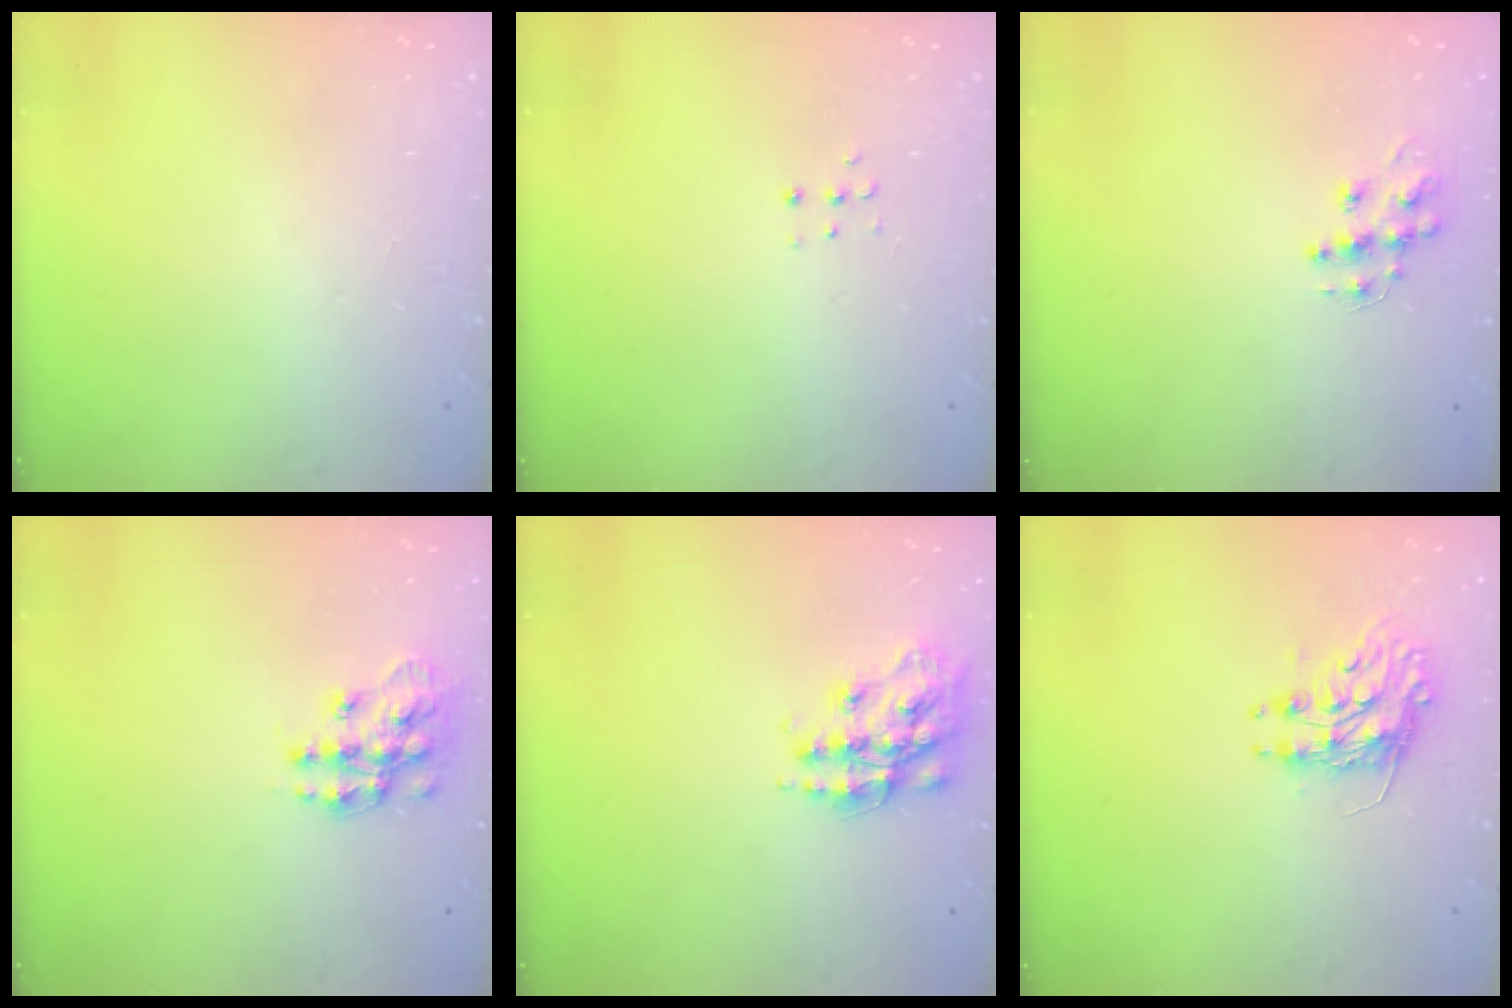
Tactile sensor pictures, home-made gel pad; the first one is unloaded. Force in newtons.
{"total": 3.8, "press": 3.7, "slide": 0.7}
{"total": 9.8, "press": 9.8, "slide": 0.6}
{"total": 13.3, "press": 13.3, "slide": 0.9}
{"total": 15.9, "press": 15.9, "slide": 0.9}
{"total": 8.7, "press": 8.7, "slide": 0.5}